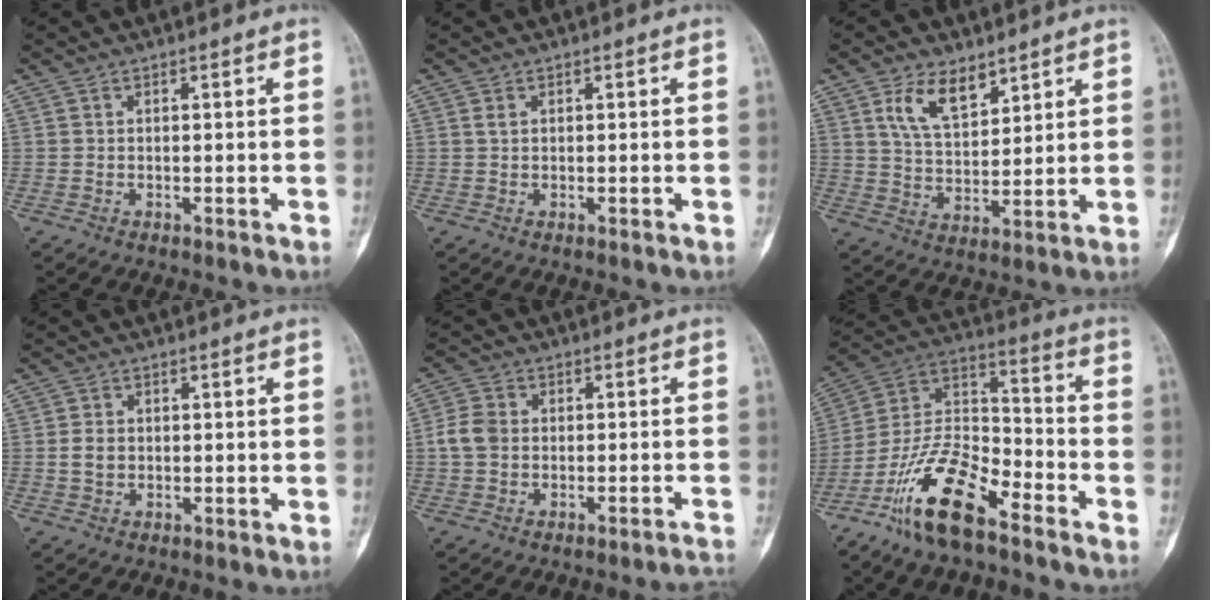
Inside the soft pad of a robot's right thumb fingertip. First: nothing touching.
{"total": 0.9, "force": [0.5, 0.5, 0.6], "torque": [-0.012, 0.005, 0.011]}
{"total": 8.7, "force": [5.2, 4.4, 5.5], "torque": [-0.079, -0.033, 0.101]}
{"total": 2.5, "force": [-0.1, 2.0, 1.5], "torque": [-0.022, 0.005, -0.002]}
{"total": 3.5, "force": [-1.1, 2.8, 1.9], "torque": [-0.036, 0.023, -0.019]}
{"total": 17.0, "force": [-10.8, 6.4, 11.4], "torque": [-0.208, 0.074, -0.209]}